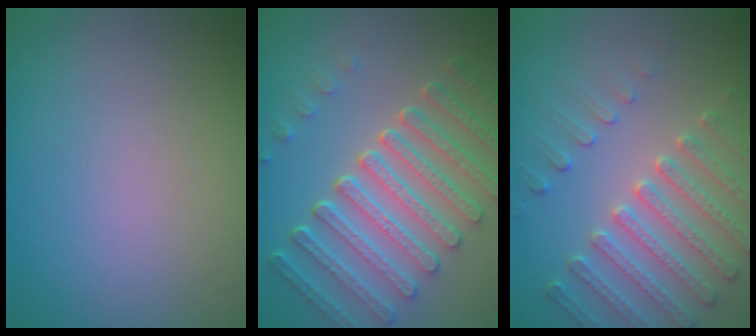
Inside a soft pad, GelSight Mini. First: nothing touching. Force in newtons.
{"total": 7.5, "press": 5.6, "slide": 4.9}
{"total": 4.4, "press": 4.3, "slide": 1.2}